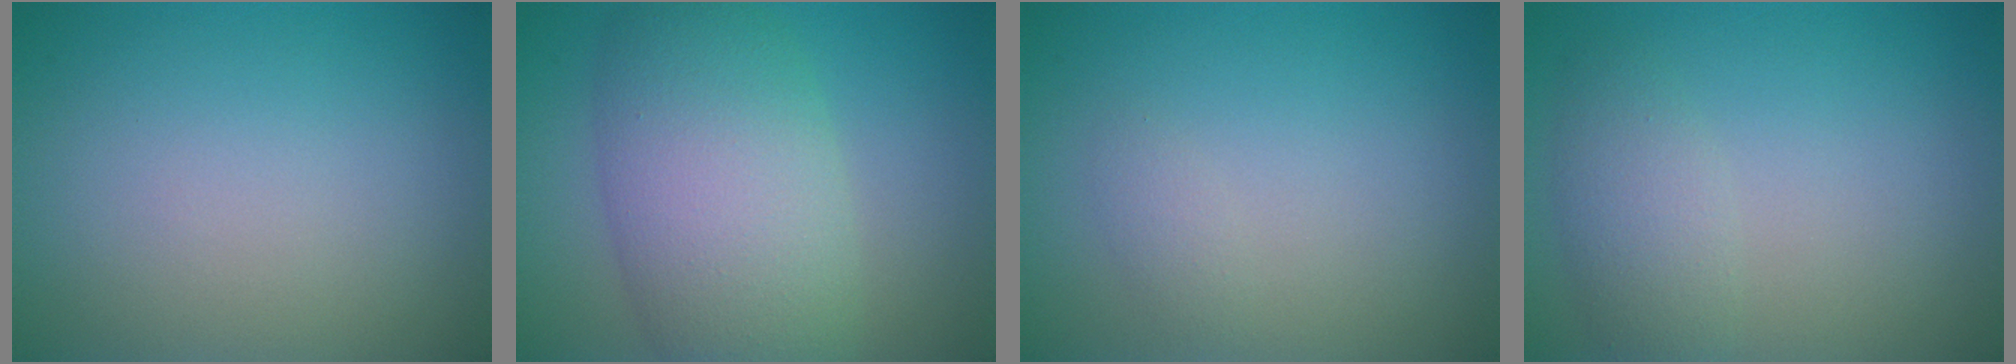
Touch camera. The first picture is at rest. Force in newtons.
{"total": 8.6, "press": 8.6, "slide": 0.6}
{"total": 0.8, "press": 0.8, "slide": 0.0}
{"total": 2.4, "press": 2.4, "slide": 0.1}